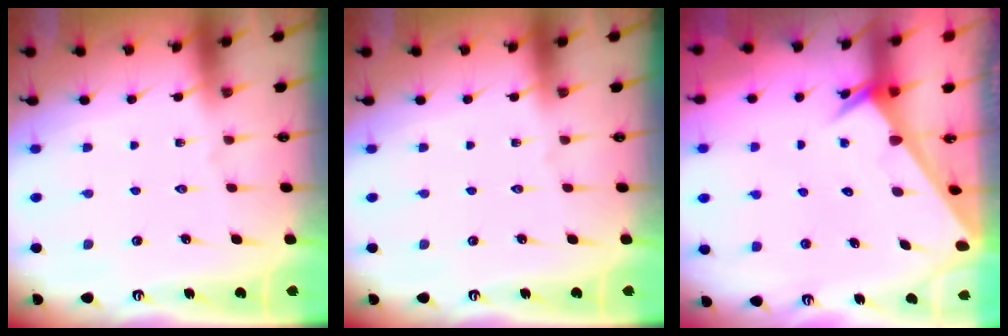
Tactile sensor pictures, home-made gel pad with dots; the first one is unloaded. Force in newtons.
{"total": 0.0}
{"total": 2.5, "press": 2.5, "slide": 0.1}